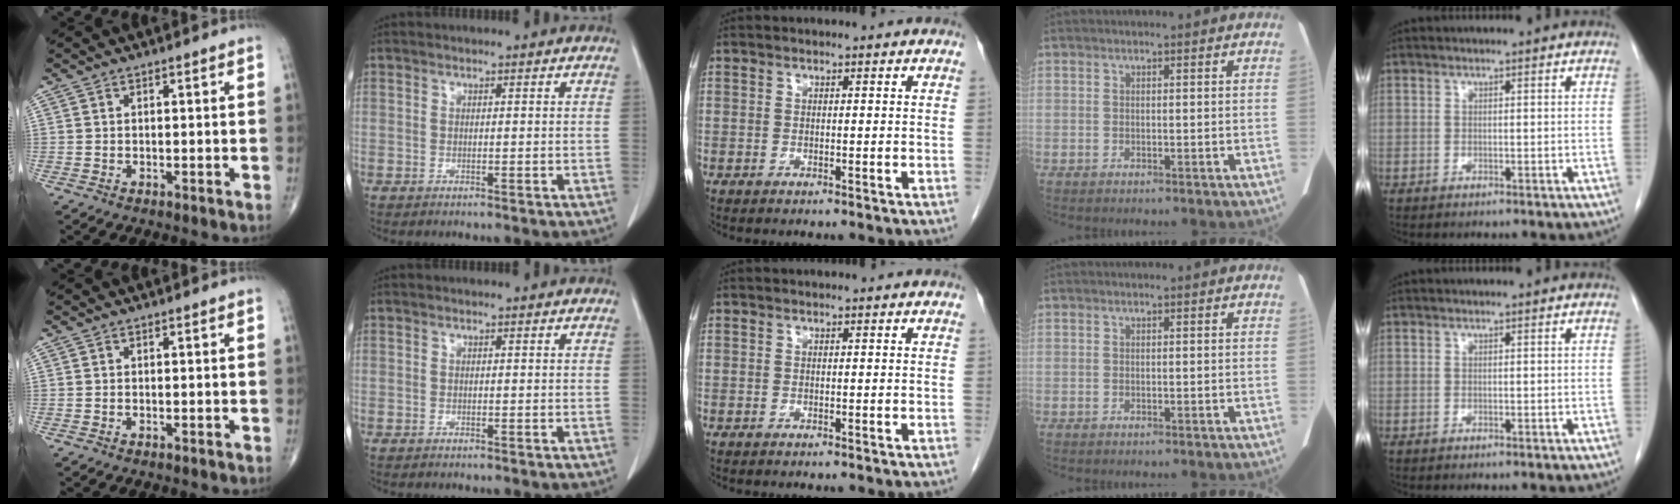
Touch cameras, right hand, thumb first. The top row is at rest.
{}